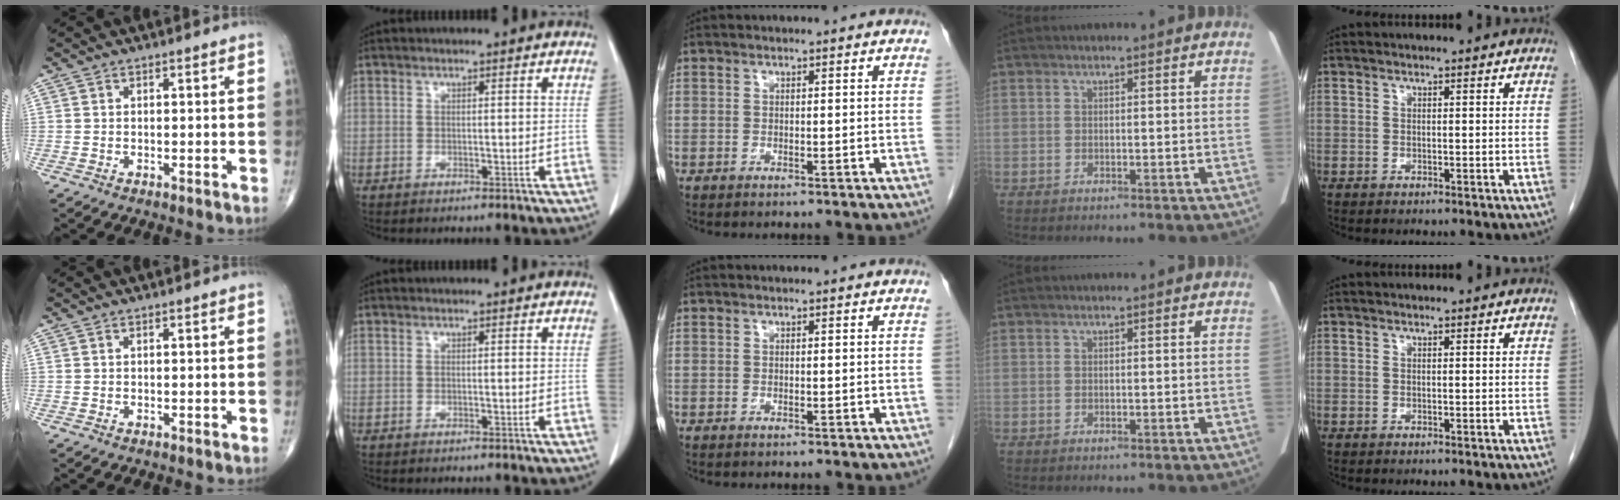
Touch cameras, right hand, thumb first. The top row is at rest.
{}